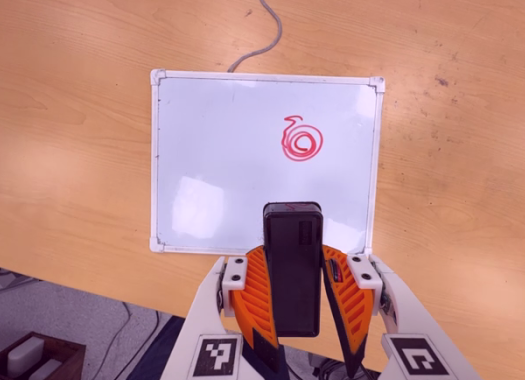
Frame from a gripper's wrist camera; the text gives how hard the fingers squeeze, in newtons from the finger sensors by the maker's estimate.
{"total": 8.6, "left": 7.3, "right": 9.8}